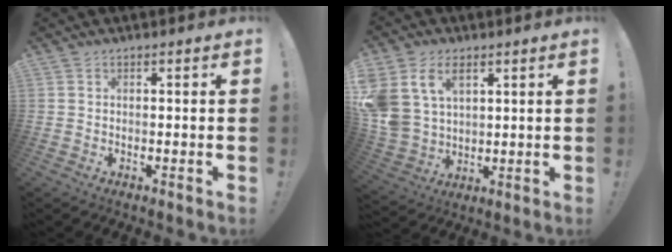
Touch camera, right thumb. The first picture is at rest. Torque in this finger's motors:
{"motor_torque": [0.79, 0.85, 1.32, 0.51, 0.19]}